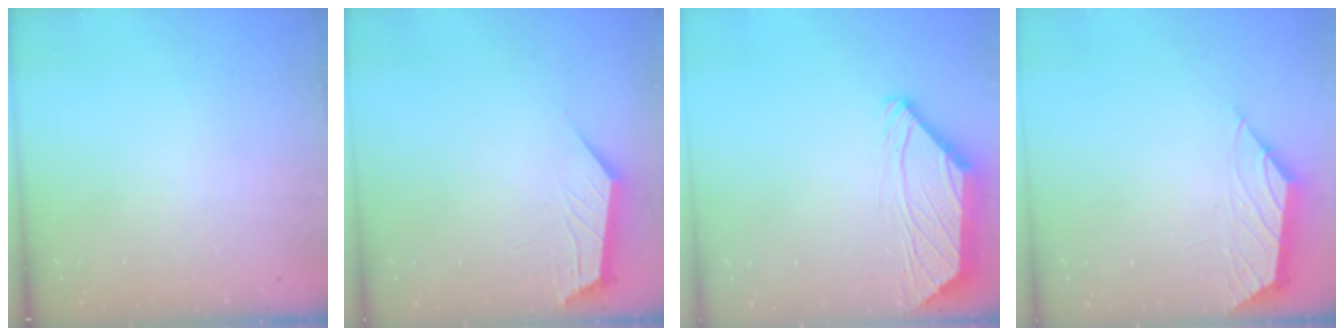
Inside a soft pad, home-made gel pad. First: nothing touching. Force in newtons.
{"total": 1.8, "press": 1.8, "slide": 0.4}
{"total": 1.6, "press": 1.5, "slide": 0.6}
{"total": 0.8, "press": 0.7, "slide": 0.4}